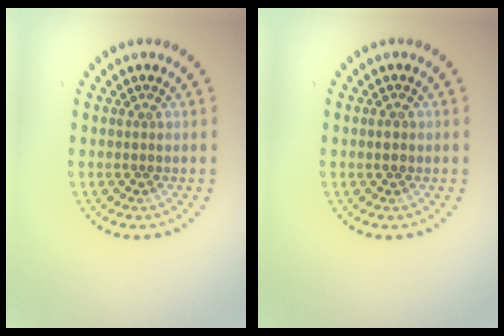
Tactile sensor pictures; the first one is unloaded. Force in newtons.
{"total": 1.2, "press": 1.2, "slide": 0.0}